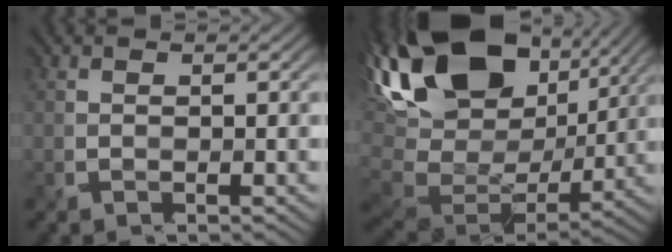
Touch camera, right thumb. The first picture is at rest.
{"total": 20.1, "force": [8.8, 10.6, 14.7], "torque": [-0.322, 0.030, 0.158]}